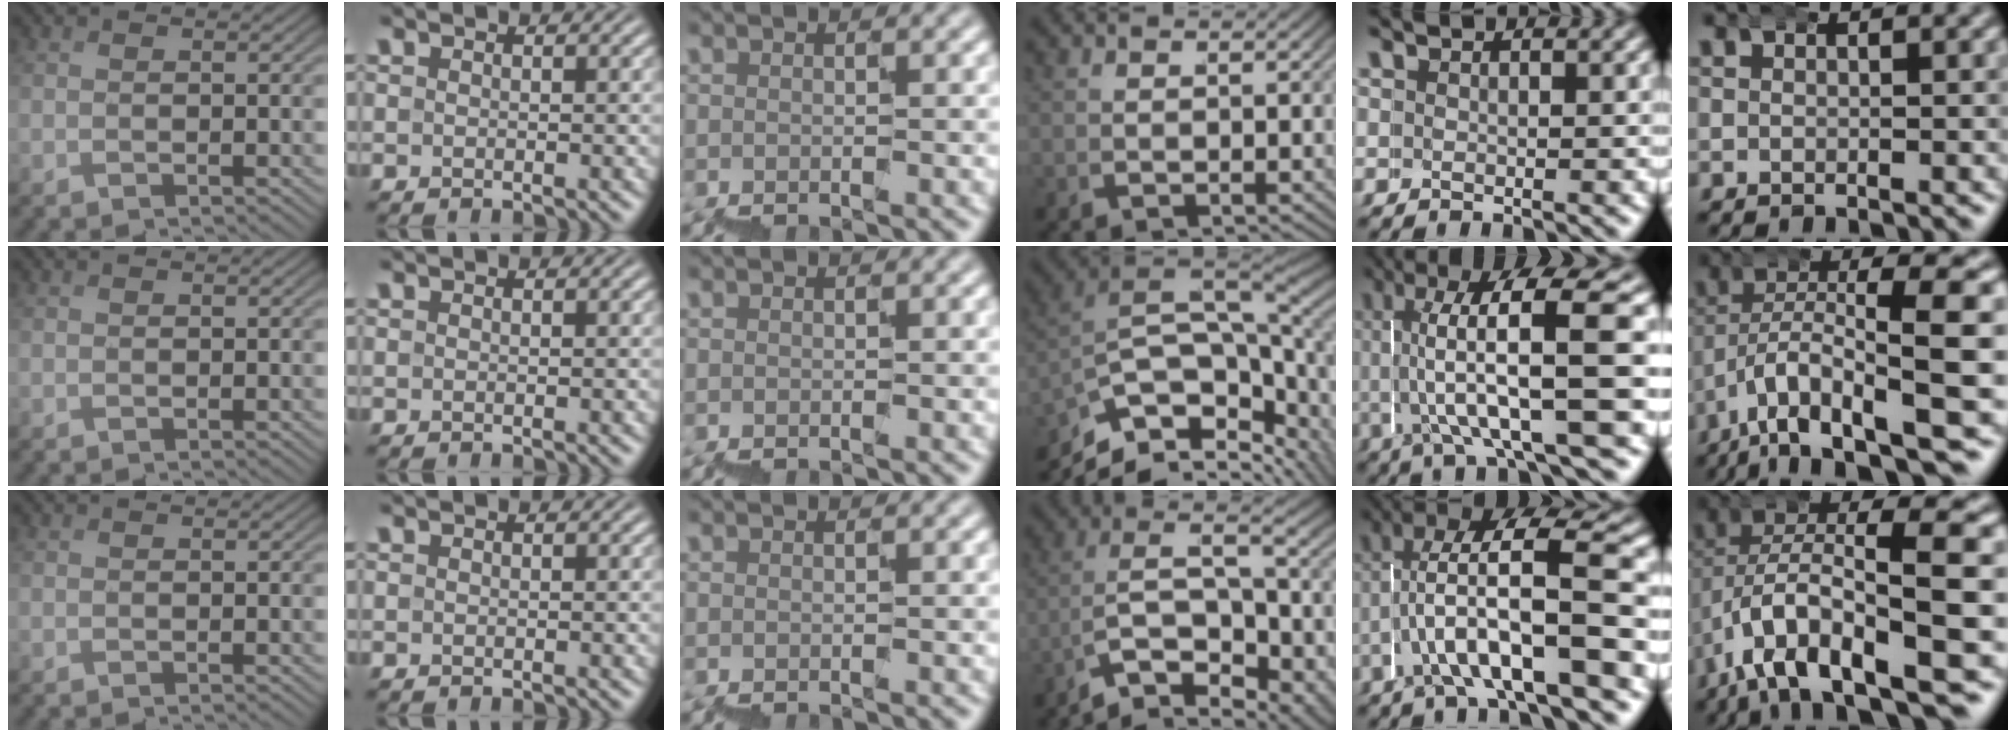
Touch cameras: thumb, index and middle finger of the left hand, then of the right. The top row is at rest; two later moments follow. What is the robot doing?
{"motion": "wrap", "object": "bubble wrap"}